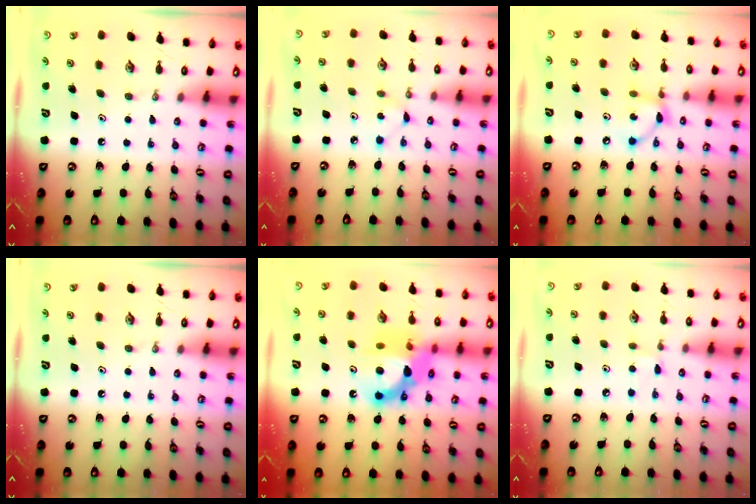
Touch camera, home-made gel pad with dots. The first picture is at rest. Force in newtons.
{"total": 2.5, "press": 2.4, "slide": 0.3}
{"total": 6.9, "press": 6.9, "slide": 0.2}
{"total": 0.0}
{"total": 14.9, "press": 14.9, "slide": 1.1}
{"total": 2.3, "press": 2.3, "slide": 0.3}